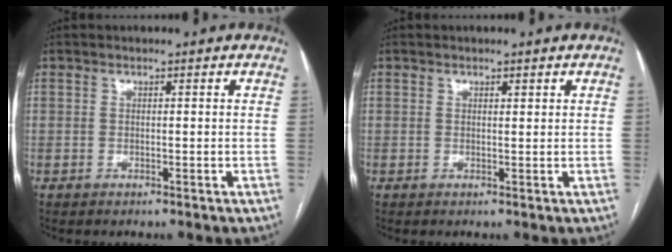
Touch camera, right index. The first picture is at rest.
{"total": 0.6, "force": [0.4, 0.2, 0.4], "torque": [-0.008, -0.003, 0.006]}